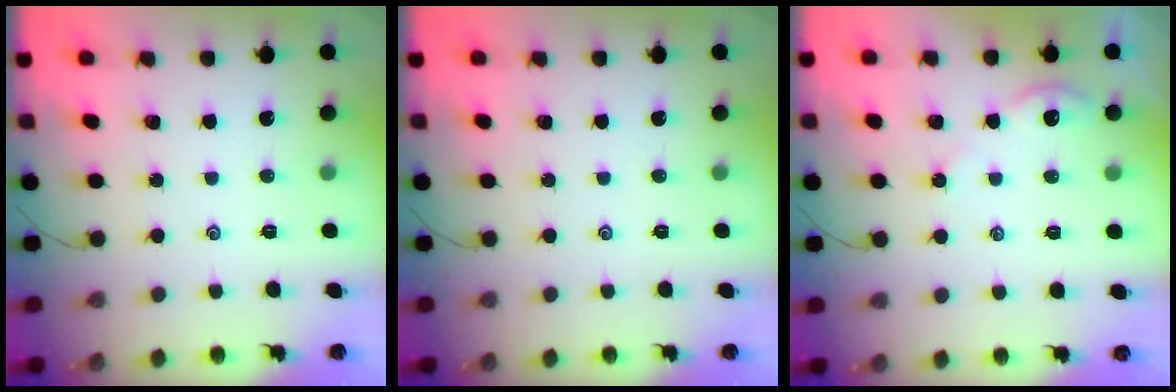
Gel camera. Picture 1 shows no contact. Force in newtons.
{"total": 0.0}
{"total": 2.9, "press": 2.9, "slide": 0.3}